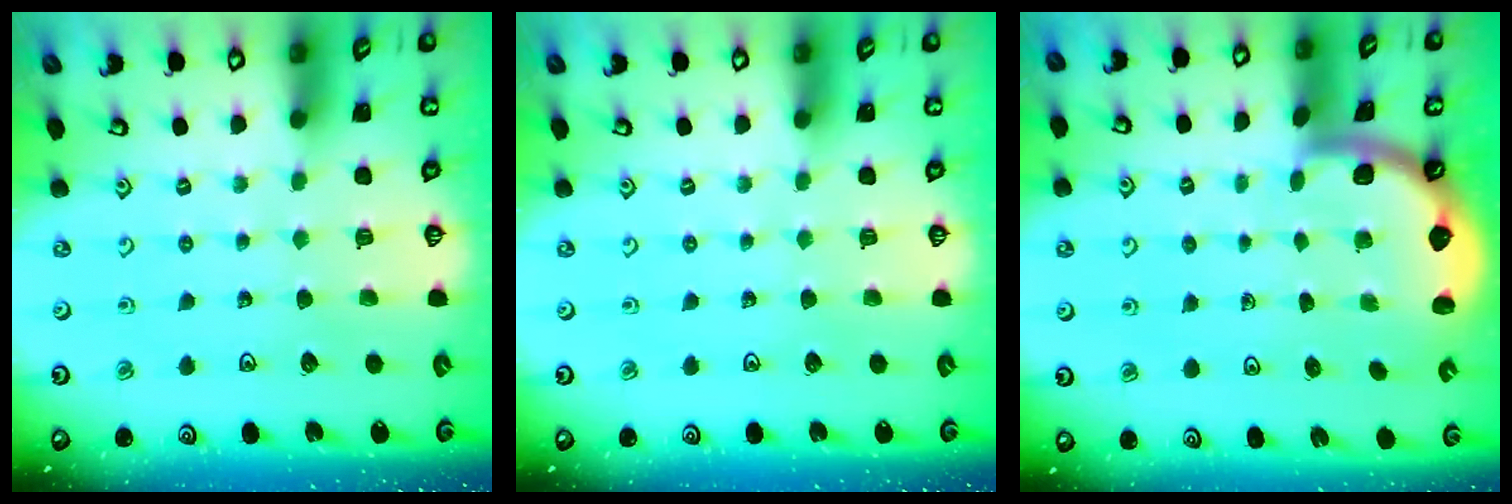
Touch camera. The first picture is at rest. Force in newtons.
{"total": 0.0}
{"total": 1.6, "press": 1.6, "slide": 0.1}